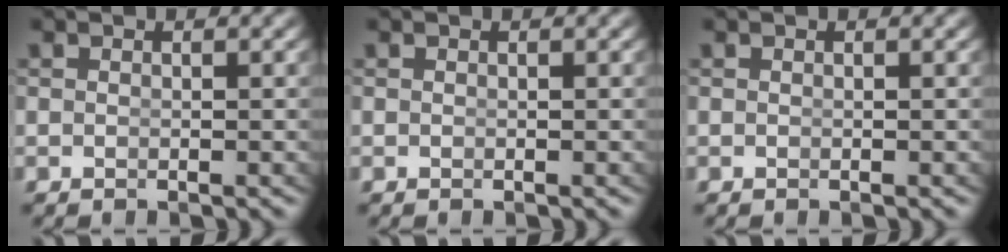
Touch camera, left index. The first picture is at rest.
{"total": 0.0}
{"total": 0.0}